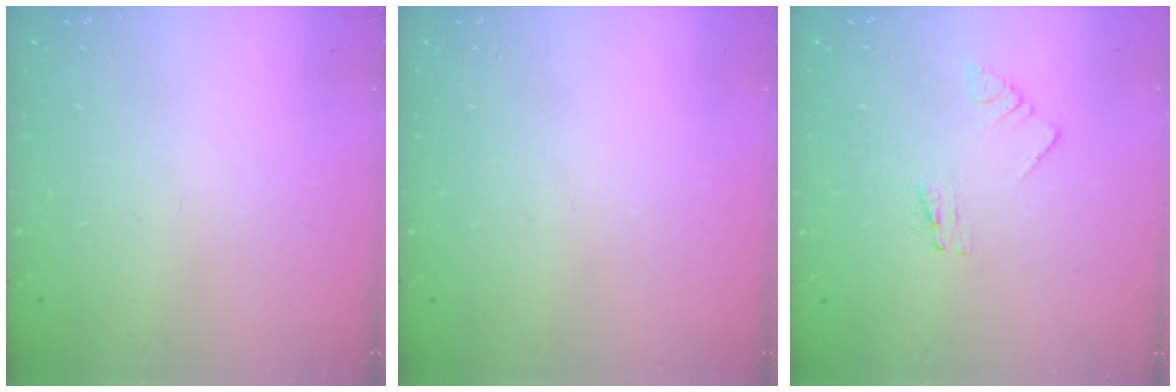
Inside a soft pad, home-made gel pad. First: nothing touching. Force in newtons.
{"total": 0.0}
{"total": 1.1, "press": 1.0, "slide": 0.1}